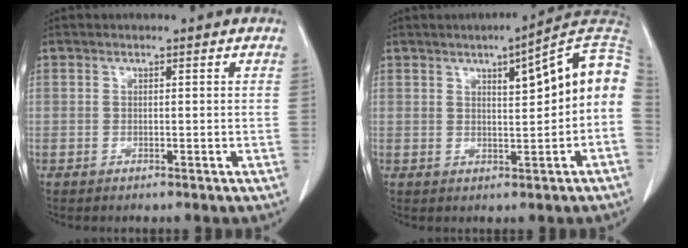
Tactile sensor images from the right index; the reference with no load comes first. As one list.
[{"total": 11.0, "force": [1.9, 1.9, 10.7], "torque": [-0.138, 0.031, 0.020]}]